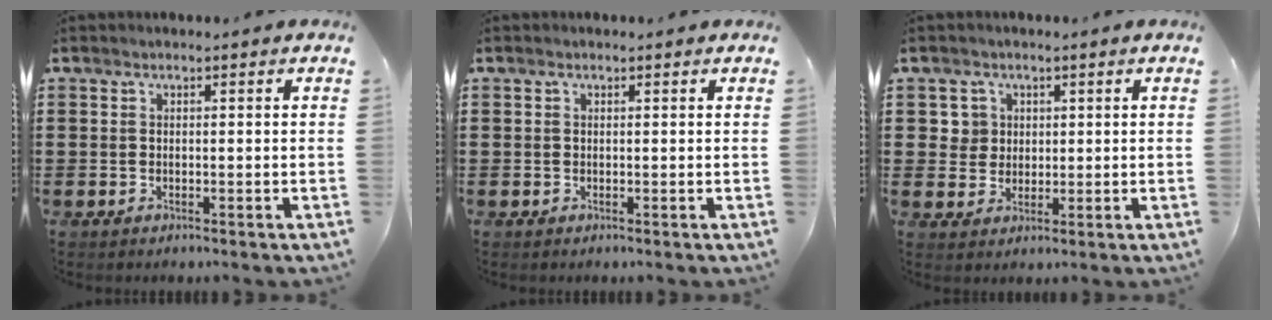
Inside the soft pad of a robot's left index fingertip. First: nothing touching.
{"total": 0.0}
{"total": 3.6, "force": [1.2, 3.4, 0.6], "torque": [-0.030, 0.012, 0.020]}